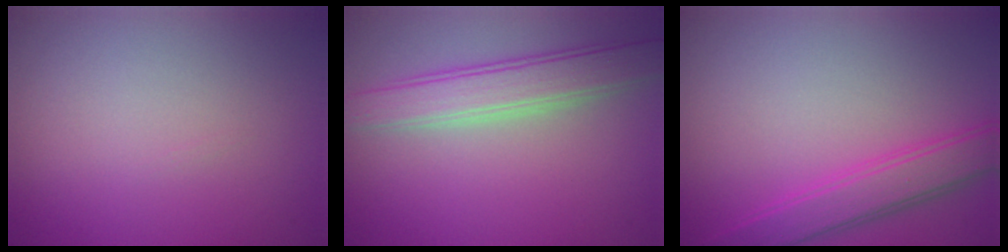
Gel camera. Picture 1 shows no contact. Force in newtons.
{"total": 4.1, "press": 4.1, "slide": 0.3}
{"total": 3.5, "press": 3.5, "slide": 0.2}